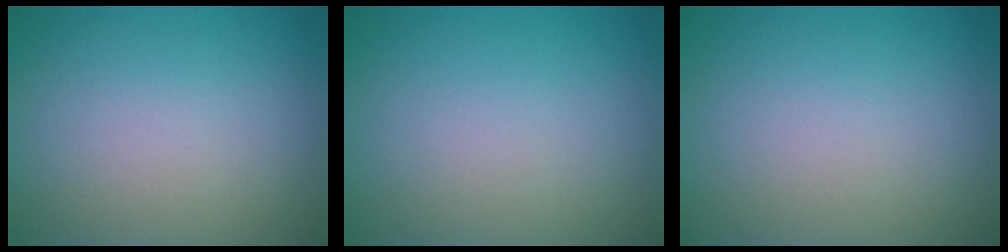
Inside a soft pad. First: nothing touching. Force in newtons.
{"total": 0.0}
{"total": 0.0}